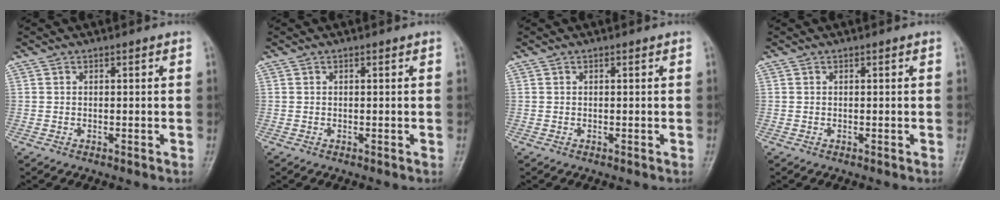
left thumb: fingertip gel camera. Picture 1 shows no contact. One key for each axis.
{"total": 0.0}
{"total": 0.0}
{"total": 0.0}